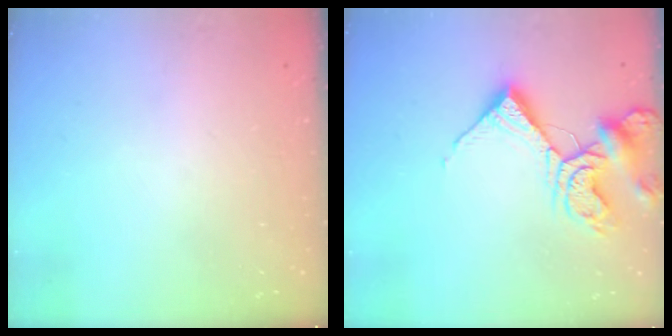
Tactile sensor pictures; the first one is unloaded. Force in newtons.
{"total": 12.0, "press": 11.9, "slide": 1.5}